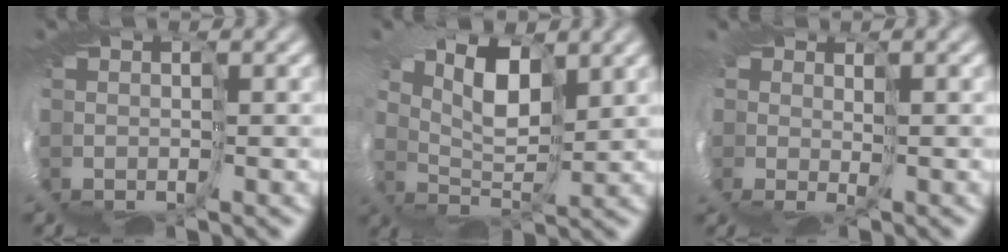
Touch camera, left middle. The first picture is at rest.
{"total": 5.1, "force": [3.7, 2.2, 2.9], "torque": [-0.064, 0.021, 0.051]}
{"total": 2.0, "force": [0.4, 1.4, 1.4], "torque": [-0.026, 0.004, 0.006]}